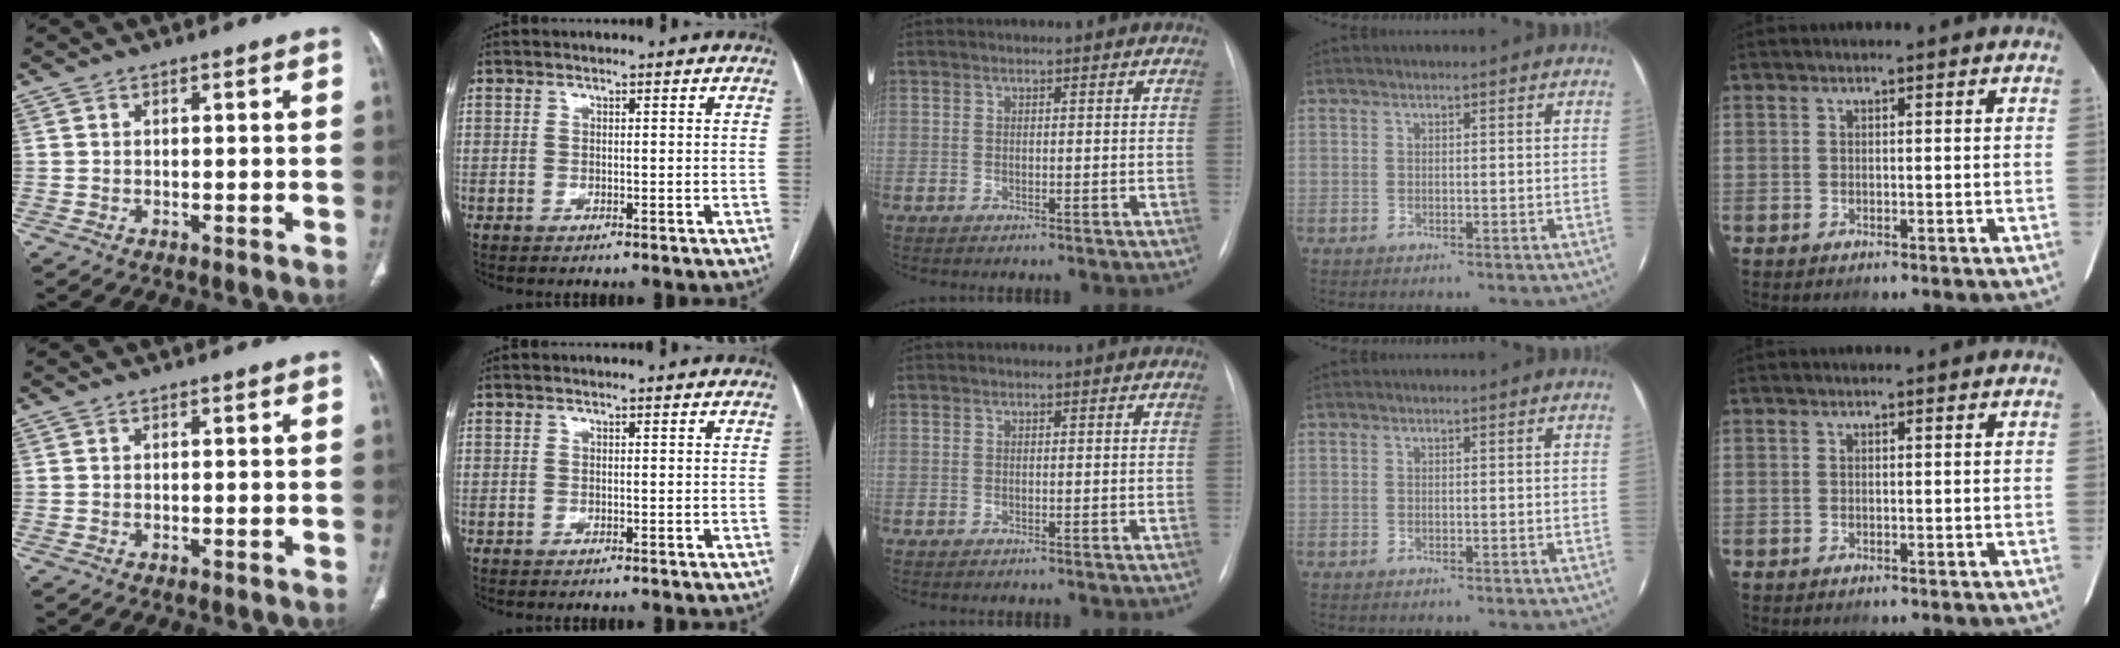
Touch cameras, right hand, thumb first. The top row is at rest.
{}